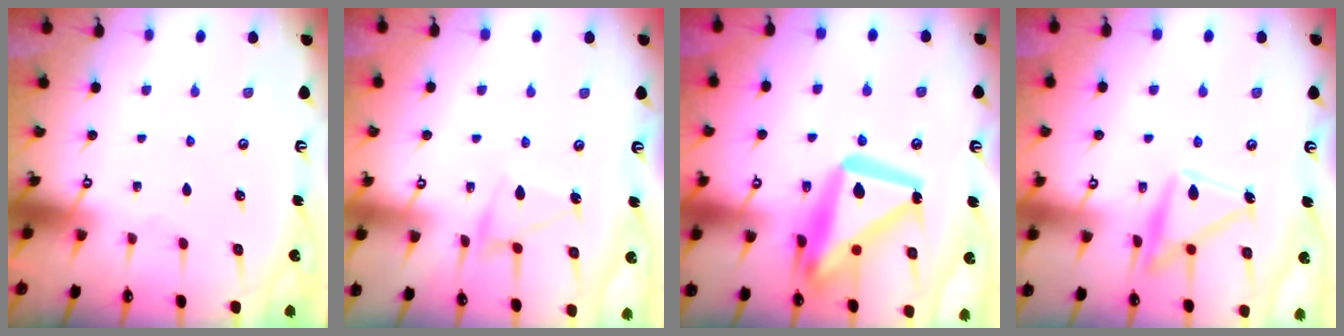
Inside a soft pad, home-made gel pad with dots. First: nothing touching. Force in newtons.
{"total": 10.3, "press": 10.3, "slide": 0.8}
{"total": 20.2, "press": 20.1, "slide": 2.2}
{"total": 15.8, "press": 15.7, "slide": 0.9}